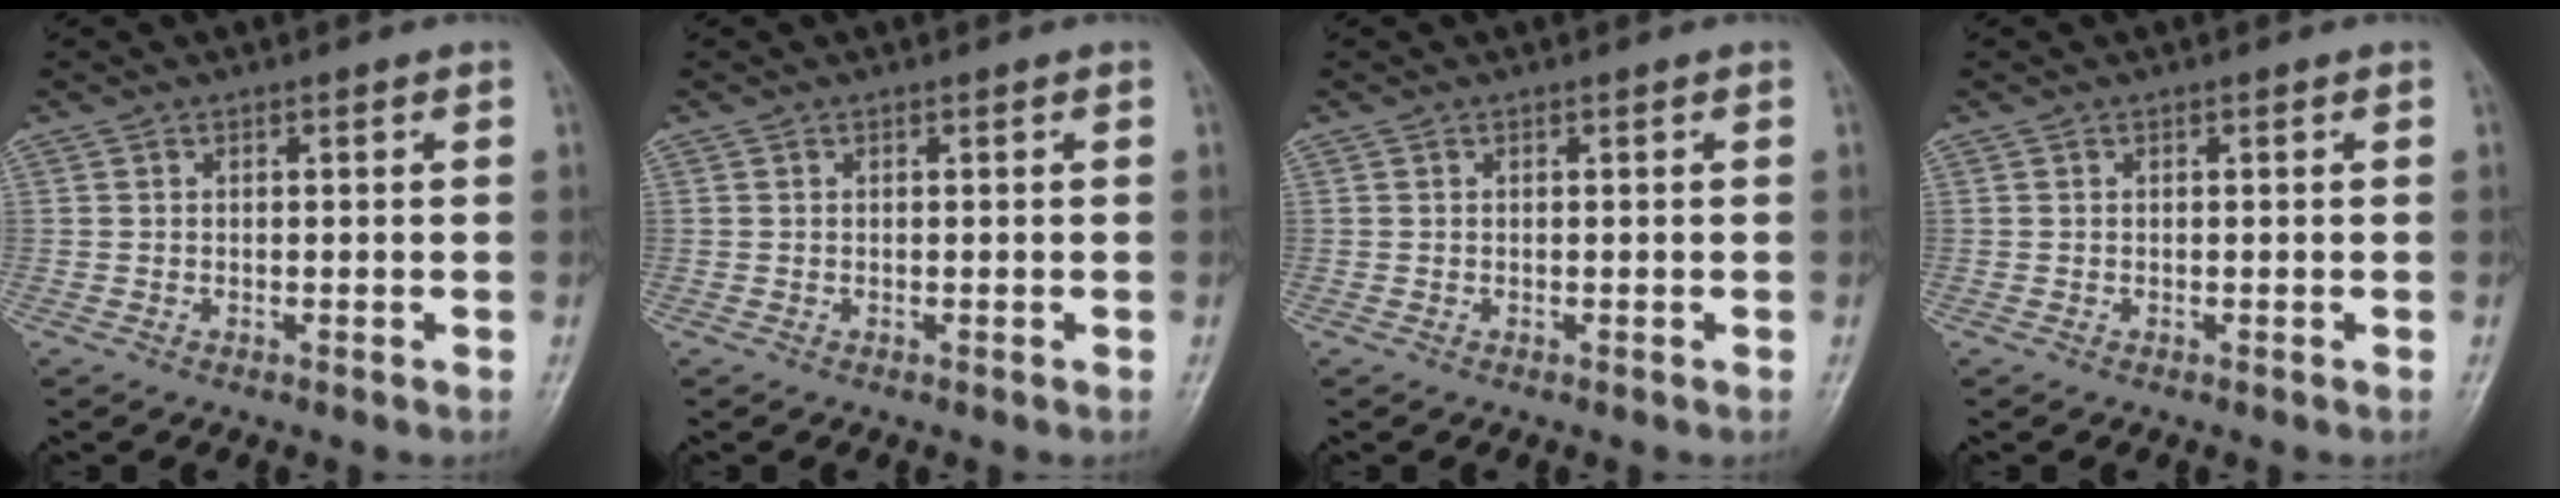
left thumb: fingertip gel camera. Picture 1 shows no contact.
{"total": 0.0}
{"total": 0.0}
{"total": 0.0}